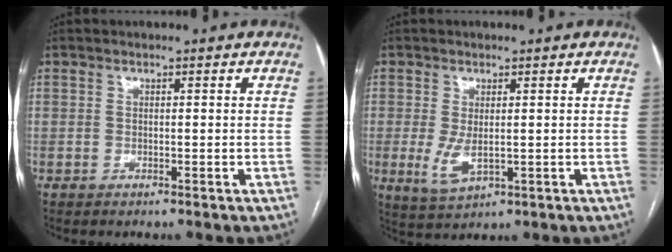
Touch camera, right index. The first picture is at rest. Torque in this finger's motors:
{"motor_torque": [1.17, -0.03, 0.47, 0.09]}